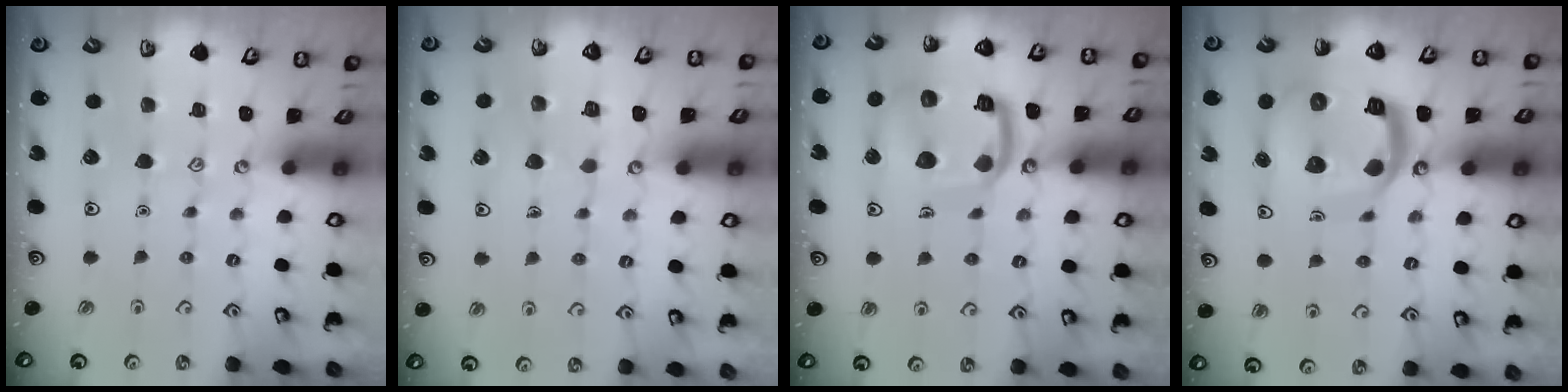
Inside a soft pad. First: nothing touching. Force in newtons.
{"total": 4.2, "press": 4.2, "slide": 0.4}
{"total": 15.1, "press": 15.0, "slide": 1.2}
{"total": 14.7, "press": 14.6, "slide": 1.8}